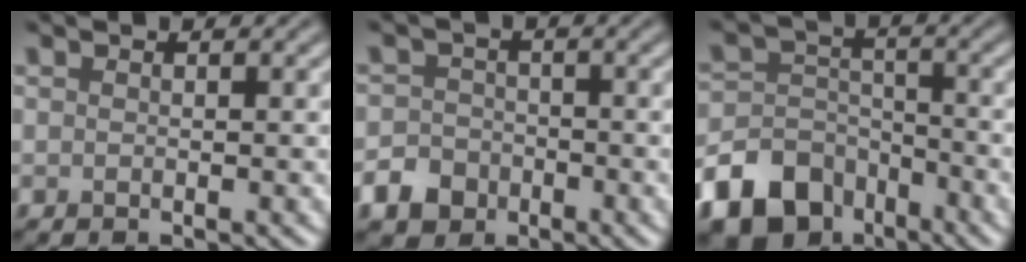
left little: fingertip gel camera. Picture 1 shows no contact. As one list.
[{"total": 3.6, "force": [-2.1, 2.8, 1.0], "torque": [-0.018, -0.003, -0.044]}, {"total": 10.5, "force": [-7.1, 6.9, 3.6], "torque": [-0.067, -0.013, -0.133]}]